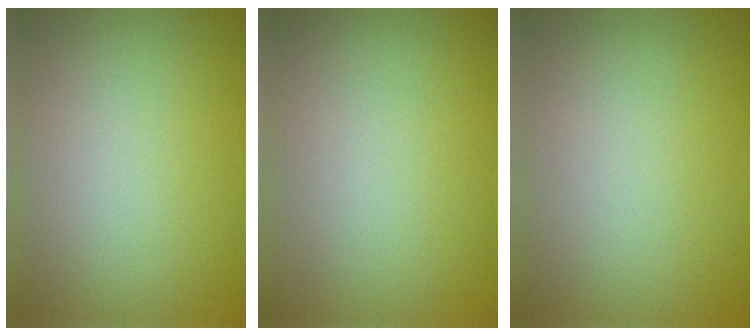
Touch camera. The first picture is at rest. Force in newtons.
{"total": 0.0}
{"total": 0.0}